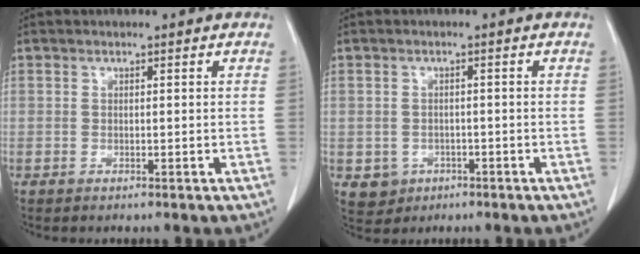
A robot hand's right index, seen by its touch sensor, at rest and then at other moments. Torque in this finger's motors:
{"motor_torque": [-0.28, -0.13, -0.28, -0.08]}